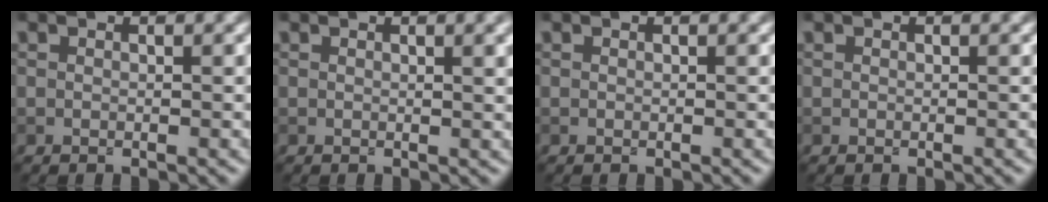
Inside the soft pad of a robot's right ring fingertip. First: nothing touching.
{"total": 2.9, "force": [1.1, 1.0, 2.5], "torque": [-0.018, 0.007, 0.012]}
{"total": 0.0}
{"total": 0.0}